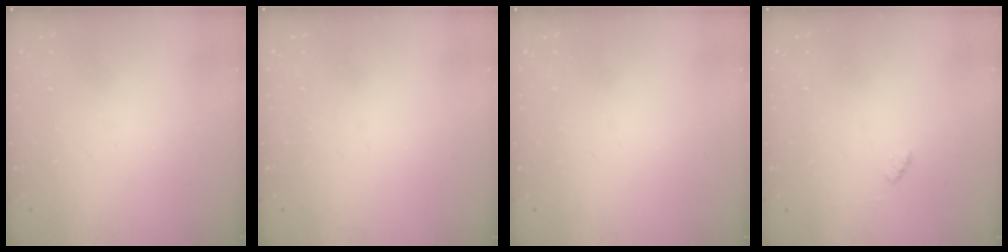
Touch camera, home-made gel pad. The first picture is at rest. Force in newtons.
{"total": 0.0}
{"total": 0.0}
{"total": 0.9, "press": 0.9, "slide": 0.2}